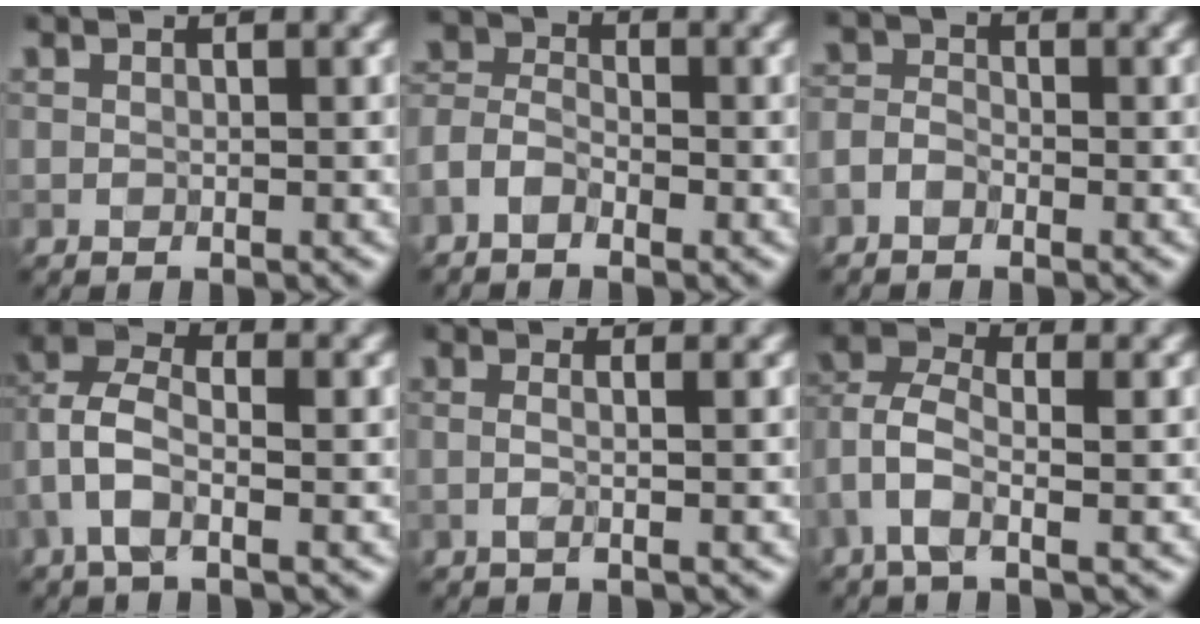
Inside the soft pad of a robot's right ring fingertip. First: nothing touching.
{"total": 3.1, "force": [-1.7, 1.9, 1.8], "torque": [-0.044, 0.004, -0.040]}
{"total": 1.7, "force": [-0.9, 1.1, 0.9], "torque": [-0.014, 0.003, -0.027]}
{"total": 4.8, "force": [-0.8, 2.3, 4.1], "torque": [-0.086, 0.015, -0.024]}
{"total": 2.7, "force": [0.2, 1.3, 2.4], "torque": [-0.020, 0.000, -0.026]}
{"total": 3.8, "force": [-1.0, 1.6, 3.3], "torque": [-0.074, 0.006, -0.030]}